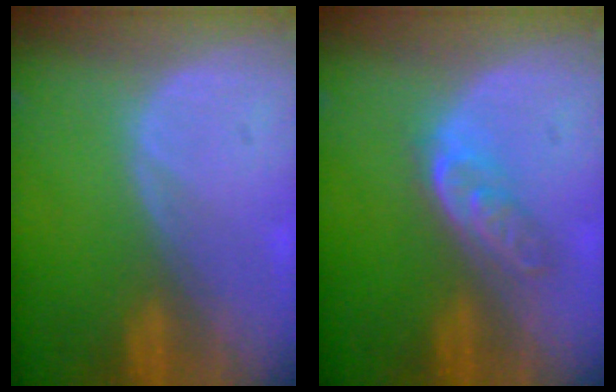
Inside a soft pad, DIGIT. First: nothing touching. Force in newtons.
{"total": 4.9, "press": 4.2, "slide": 2.4}